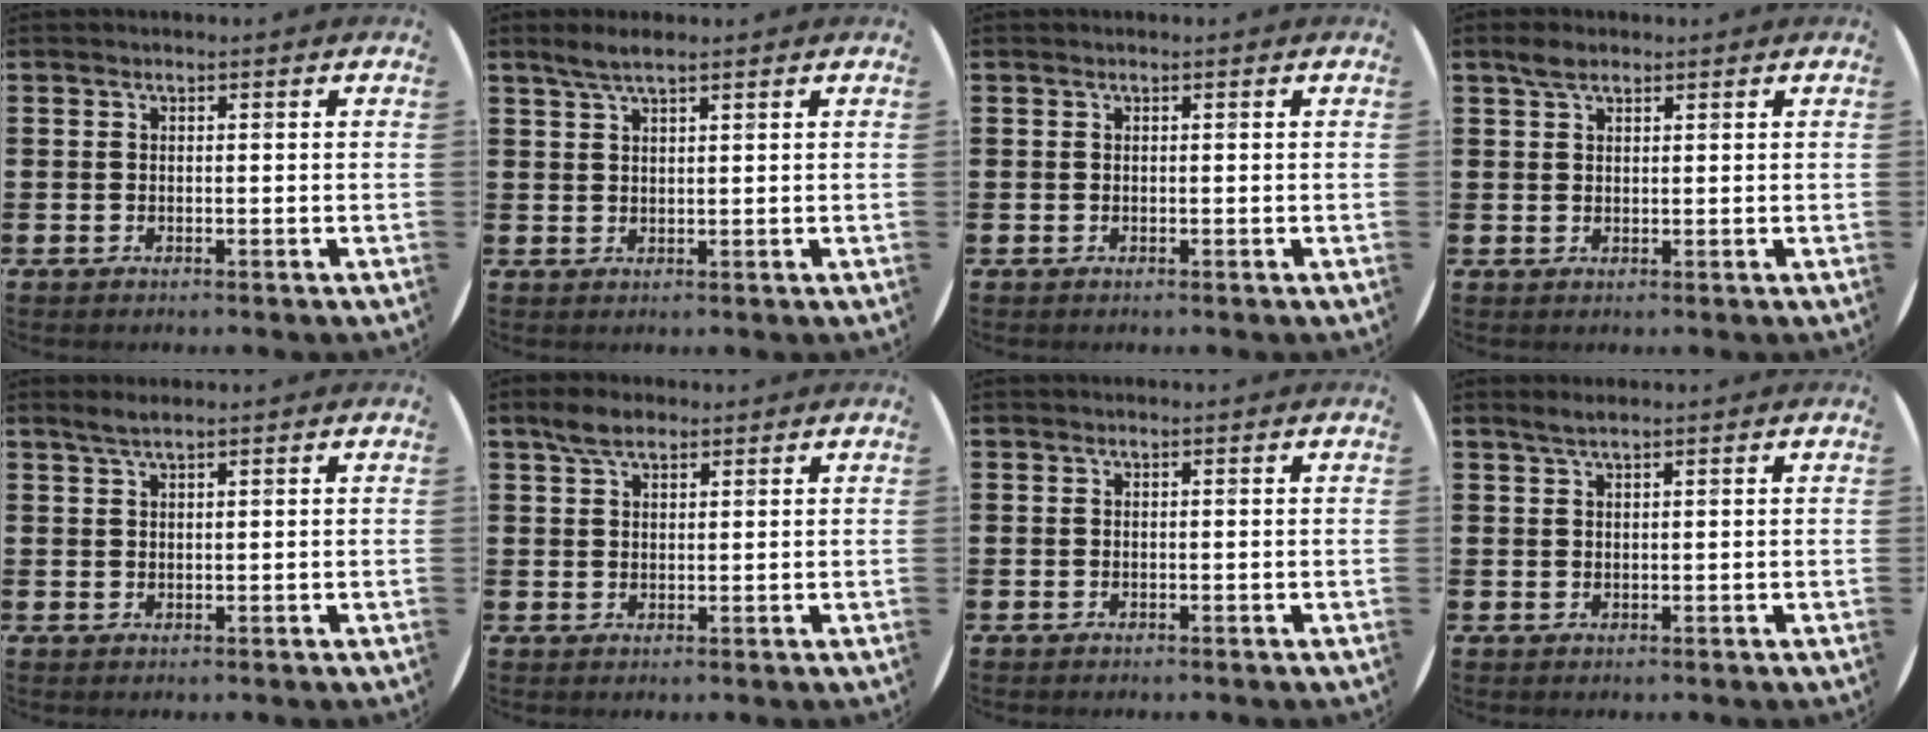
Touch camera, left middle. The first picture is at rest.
{"total": 2.6, "force": [2.0, 0.3, 1.6], "torque": [-0.033, 0.005, 0.036]}
{"total": 0.0}
{"total": 2.4, "force": [1.8, 1.1, 1.1], "torque": [-0.017, 0.003, 0.032]}
{"total": 1.6, "force": [1.3, 0.0, 0.9], "torque": [-0.019, 0.003, 0.024]}
{"total": 3.7, "force": [2.8, 1.6, 1.8], "torque": [-0.033, 0.004, 0.049]}
{"total": 0.0}
{"total": 1.5, "force": [1.2, 0.0, 0.8], "torque": [-0.017, 0.002, 0.021]}